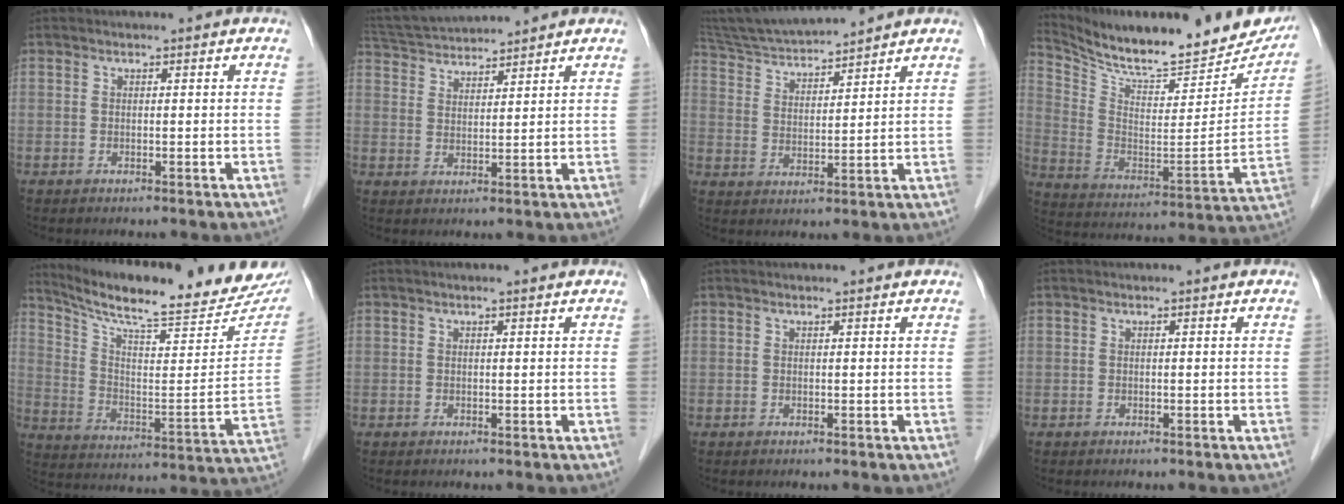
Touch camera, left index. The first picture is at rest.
{"total": 9.2, "force": [8.8, 0.4, 2.5], "torque": [-0.056, 0.032, 0.154]}
{"total": 11.8, "force": [11.1, 0.0, 4.1], "torque": [-0.082, 0.017, 0.202]}
{"total": 25.0, "force": [22.2, 5.4, 10.2], "torque": [-0.169, -0.049, 0.320]}
{"total": 24.6, "force": [21.9, 3.1, 10.6], "torque": [-0.174, -0.059, 0.305]}
{"total": 0.7, "force": [0.6, 0.0, 0.5], "torque": [-0.011, 0.006, 0.010]}
{"total": 0.6, "force": [0.6, 0.0, 0.1], "torque": [-0.005, 0.005, 0.008]}
{"total": 0.0}